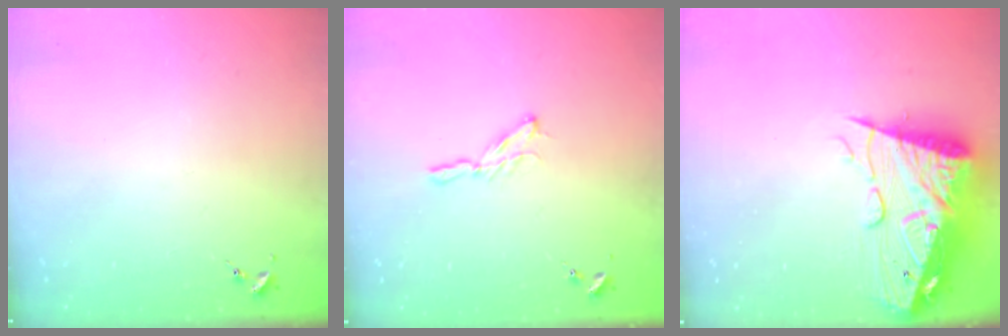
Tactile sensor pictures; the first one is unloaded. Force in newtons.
{"total": 4.9, "press": 4.8, "slide": 0.2}
{"total": 18.4, "press": 18.3, "slide": 1.5}